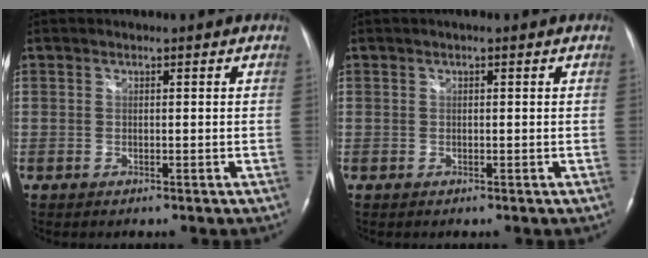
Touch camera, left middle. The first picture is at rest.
{"total": 0.7, "force": [0.4, 0.1, 0.6], "torque": [-0.013, 0.002, 0.003]}